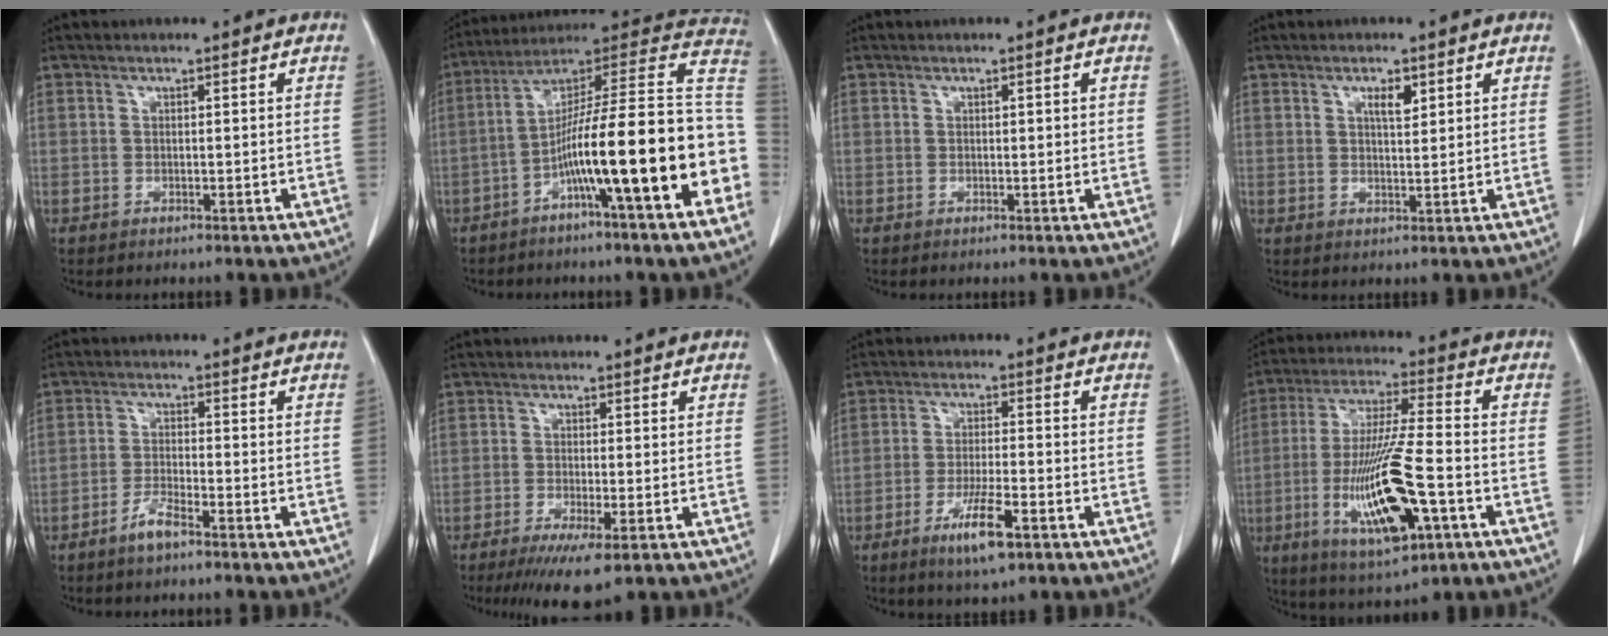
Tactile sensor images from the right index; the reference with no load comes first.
{"total": 22.0, "force": [-6.7, 0.5, 21.0], "torque": [-0.253, 0.025, -0.112]}
{"total": 0.8, "force": [0.1, 0.2, 0.7], "torque": [-0.011, 0.001, 0.003]}
{"total": 2.8, "force": [1.4, 0.8, 2.3], "torque": [-0.040, -0.002, 0.025]}
{"total": 3.4, "force": [-2.6, 0.3, 2.1], "torque": [-0.046, -0.001, -0.053]}
{"total": 6.1, "force": [-3.6, 0.6, 4.9], "torque": [-0.081, -0.018, -0.056]}
{"total": 7.1, "force": [-3.9, 0.8, 5.8], "torque": [-0.112, -0.011, -0.065]}
{"total": 16.8, "force": [-5.2, 2.4, 15.7], "torque": [-0.316, -0.020, -0.085]}